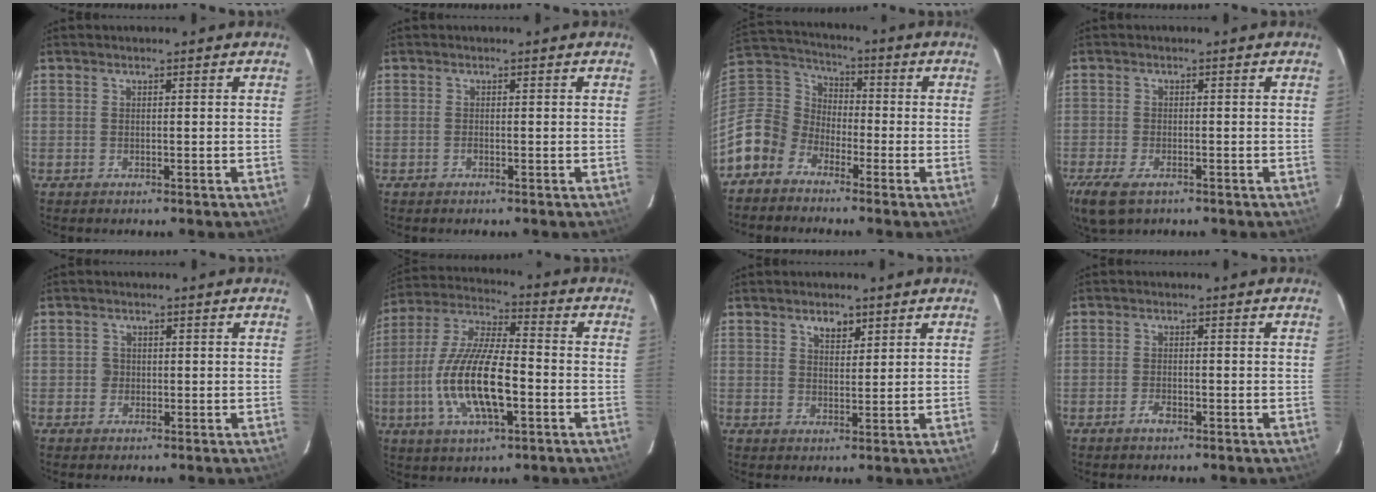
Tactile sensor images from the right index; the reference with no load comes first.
{"total": 0.7, "force": [-0.5, 0.3, 0.4], "torque": [-0.007, 0.002, -0.010]}
{"total": 12.0, "force": [-7.6, 8.8, 3.2], "torque": [-0.100, 0.029, -0.164]}
{"total": 7.6, "force": [-4.8, 3.6, 4.8], "torque": [-0.120, -0.028, -0.089]}
{"total": 1.6, "force": [-0.3, 1.6, 0.1], "torque": [-0.001, 0.002, -0.004]}
{"total": 16.3, "force": [-4.3, 5.2, 14.9], "torque": [-0.305, -0.008, -0.081]}
{"total": 3.3, "force": [2.1, 1.8, 1.8], "torque": [-0.024, 0.003, 0.036]}
{"total": 2.1, "force": [-1.4, 0.9, 1.4], "torque": [-0.032, 0.000, -0.026]}